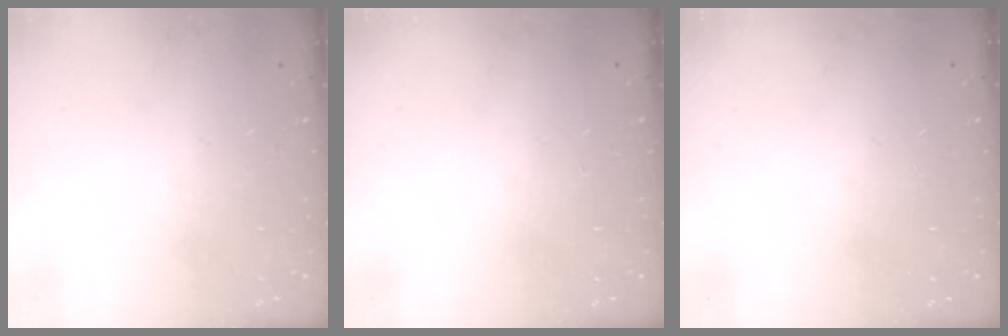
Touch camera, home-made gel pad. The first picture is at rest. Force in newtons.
{"total": 0.0}
{"total": 2.2, "press": 2.1, "slide": 0.8}